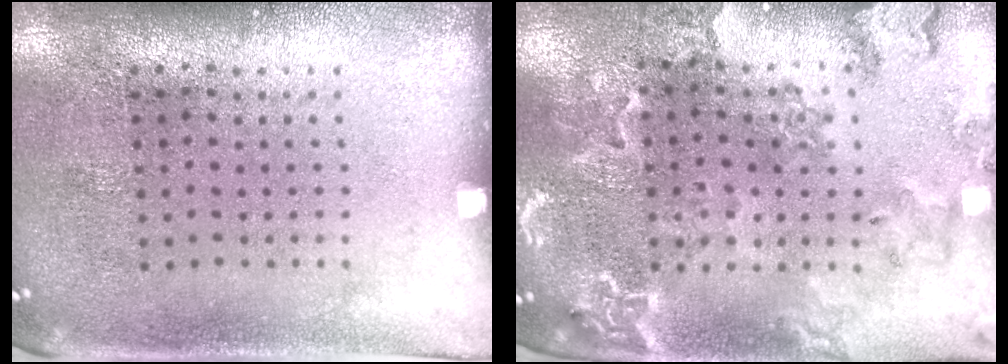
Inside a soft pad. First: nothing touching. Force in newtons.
{"total": 1.9, "press": 1.9, "slide": 0.3}